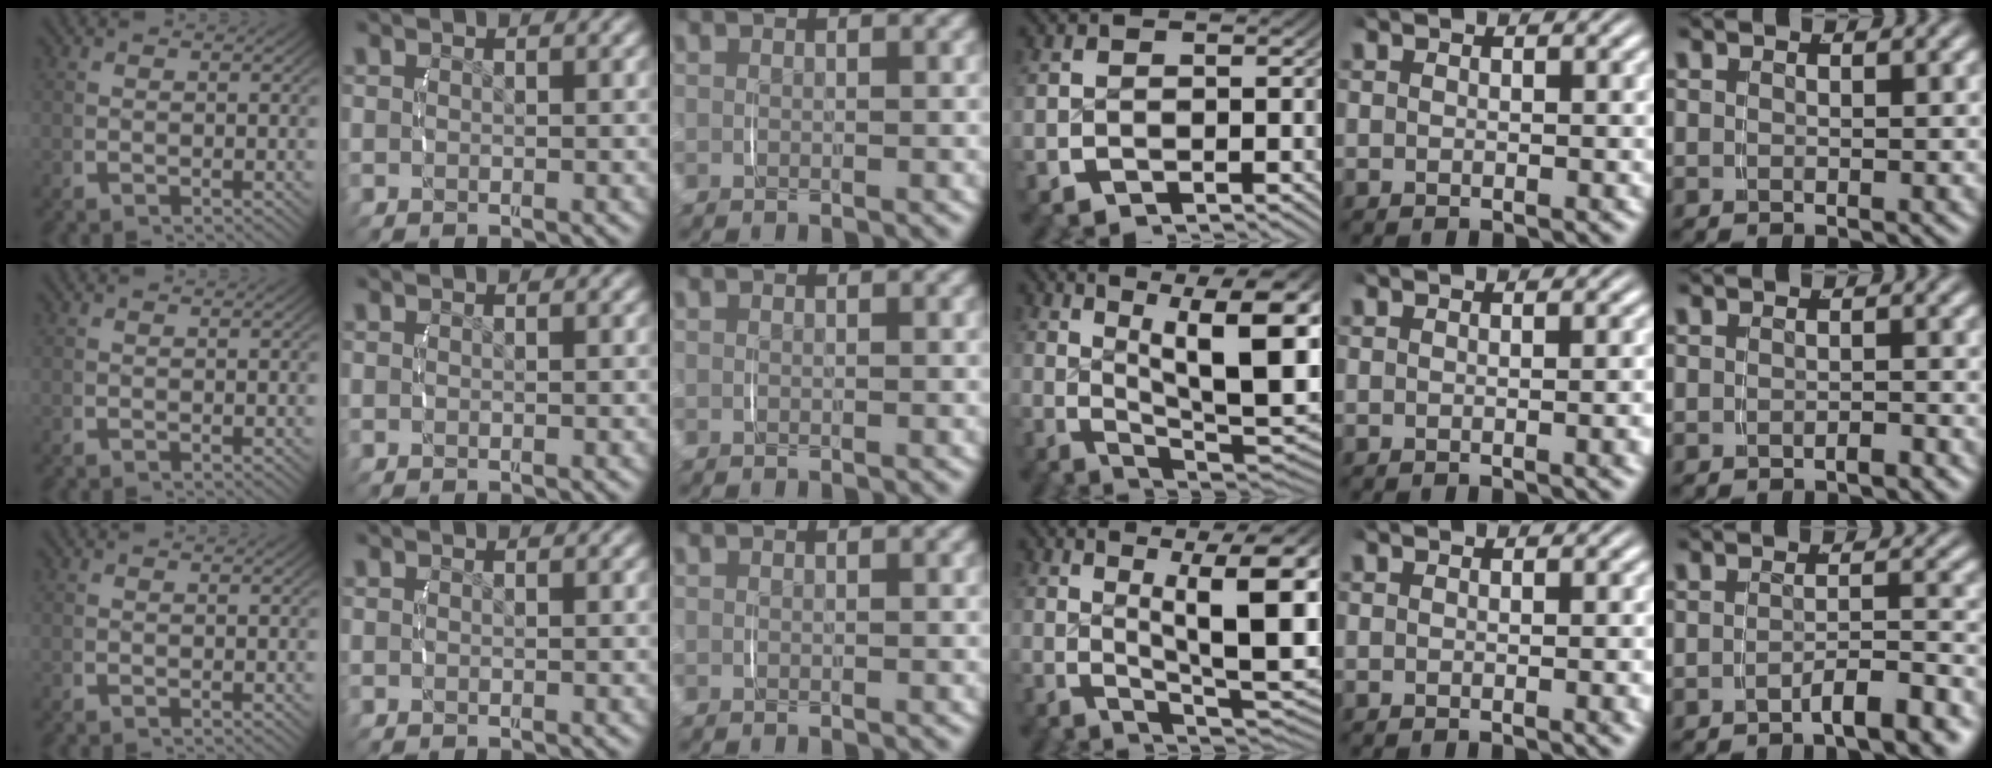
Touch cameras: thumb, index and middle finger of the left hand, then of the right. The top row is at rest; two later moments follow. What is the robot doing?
{"motion": "lift_and_place", "object": "measuring cup"}